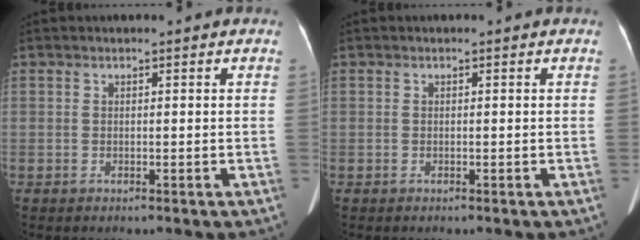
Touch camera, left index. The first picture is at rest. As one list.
[{"total": 0.0}]